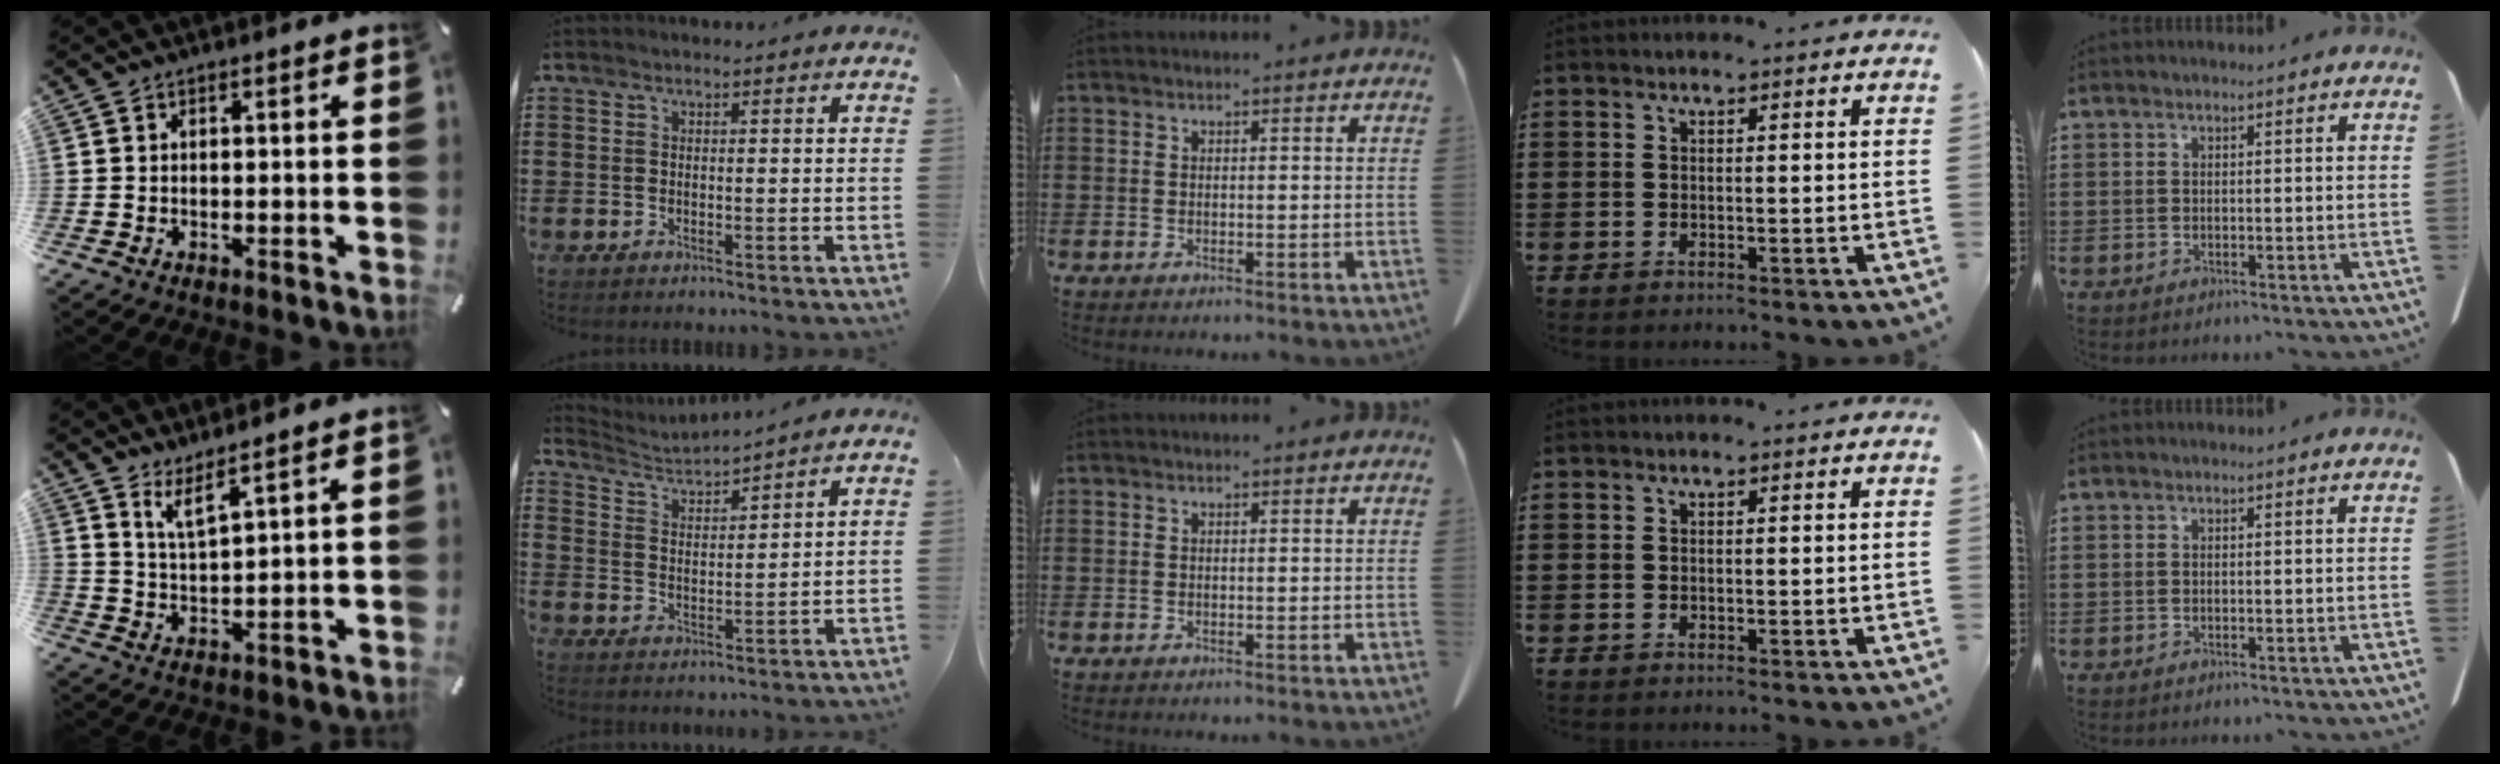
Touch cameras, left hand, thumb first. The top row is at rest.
{"thumb": {"total": 5.5, "force": [4.6, 0.6, 2.9], "torque": [-0.070, -0.023, 0.083]}, "index": {"total": 2.9, "force": [2.9, -0.2, 0.0], "torque": [-0.016, -0.021, 0.045]}}